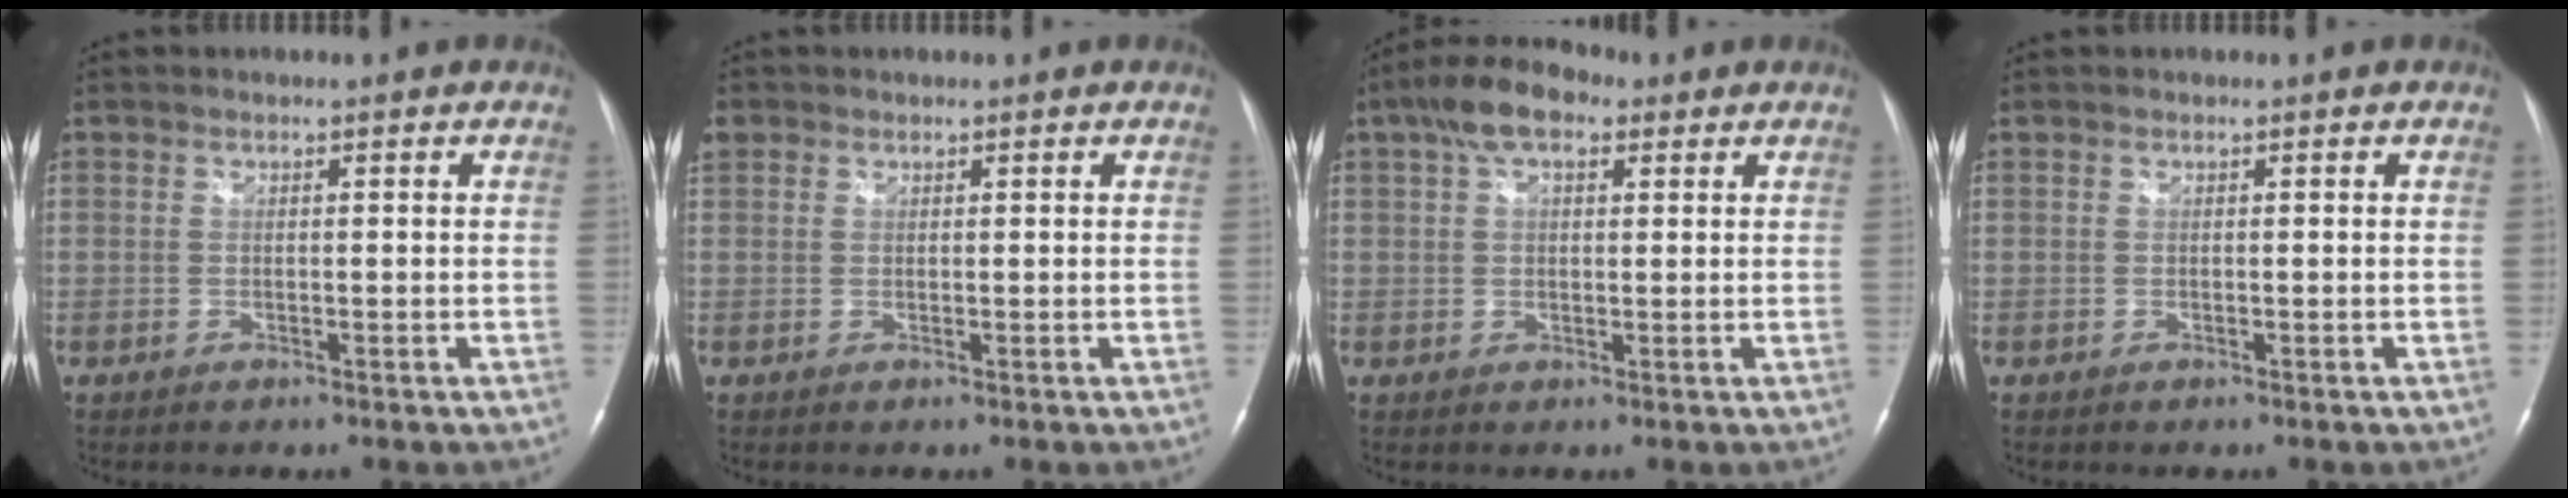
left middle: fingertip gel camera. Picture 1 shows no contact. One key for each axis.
{"total": 2.3, "fx": 1.2, "fy": 1.9, "fz": 0.5, "tx": -0.015, "ty": 0.017, "tz": 0.025}
{"total": 7.0, "fx": 3.7, "fy": 3.4, "fz": 4.9, "tx": -0.095, "ty": 0.032, "tz": 0.064}
{"total": 0.0}